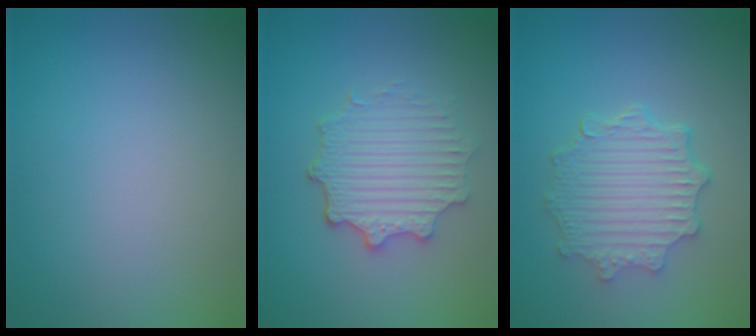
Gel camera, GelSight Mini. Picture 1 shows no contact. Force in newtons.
{"total": 4.4, "press": 3.6, "slide": 2.5}
{"total": 4.8, "press": 3.9, "slide": 2.8}